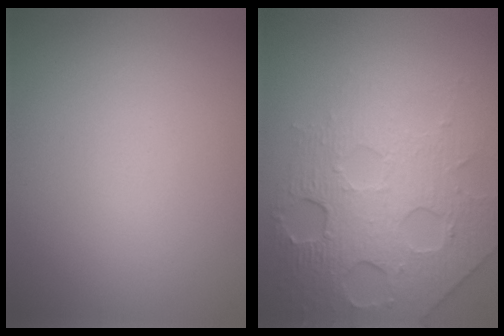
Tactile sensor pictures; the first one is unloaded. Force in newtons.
{"total": 7.9, "press": 5.3, "slide": 5.8}